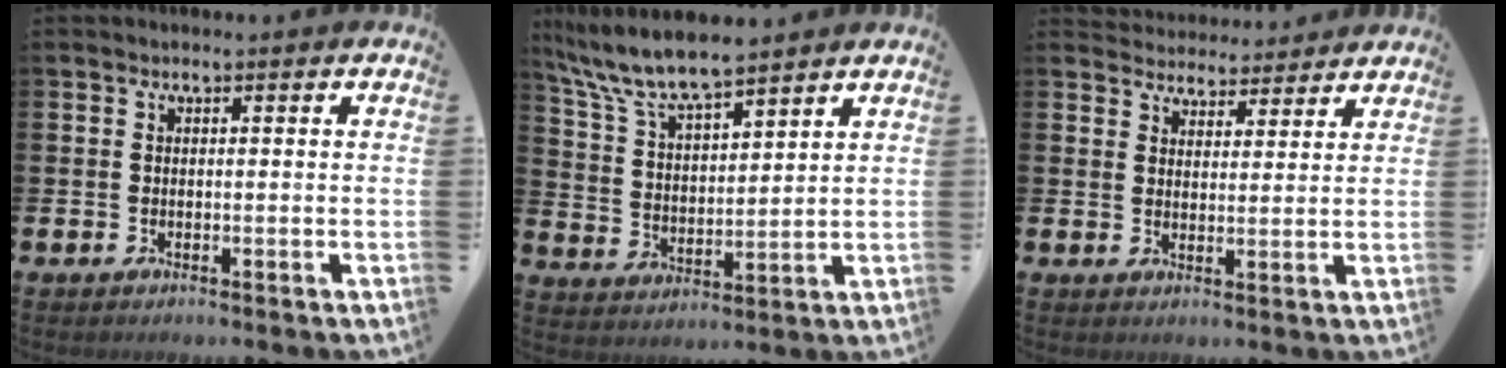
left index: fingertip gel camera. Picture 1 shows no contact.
{"total": 8.0, "force": [7.4, 1.1, 2.9], "torque": [-0.090, -0.036, 0.133]}
{"total": 4.0, "force": [3.9, 0.9, -0.4], "torque": [-0.004, -0.025, 0.071]}